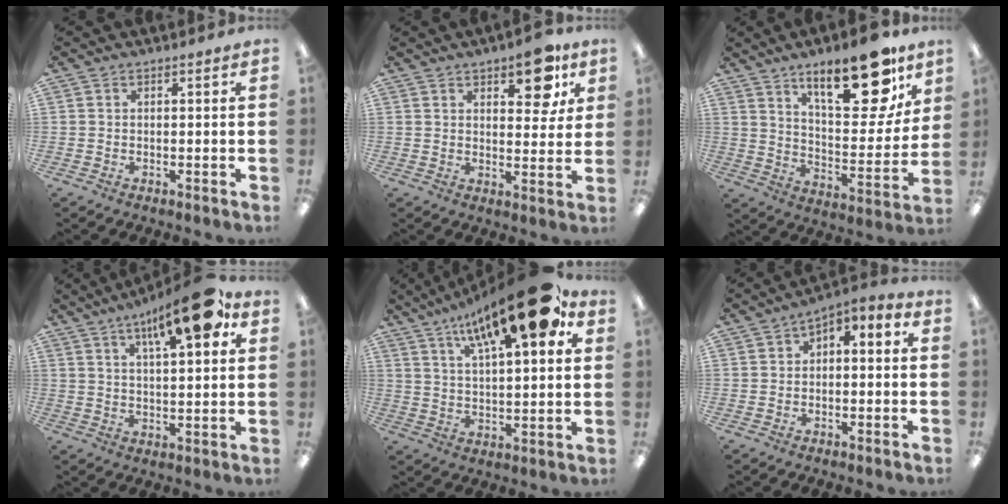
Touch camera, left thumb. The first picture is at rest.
{"total": 9.7, "force": [6.1, 4.4, 6.1], "torque": [-0.061, -0.029, 0.097]}
{"total": 20.9, "force": [13.3, 8.2, 13.9], "torque": [-0.180, -0.082, 0.210]}
{"total": 15.6, "force": [9.0, 4.8, 11.8], "torque": [-0.168, -0.041, 0.138]}
{"total": 21.5, "force": [13.1, 6.6, 15.8], "torque": [-0.239, -0.067, 0.207]}
{"total": 2.8, "force": [-1.3, 1.9, 1.6], "torque": [-0.024, 0.006, -0.025]}